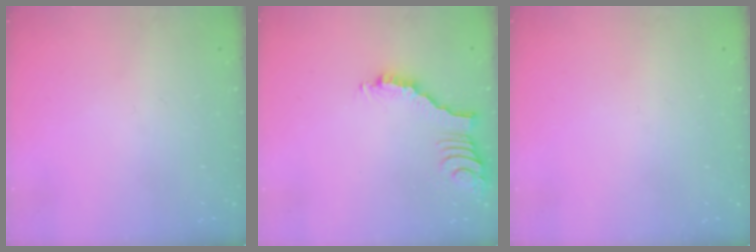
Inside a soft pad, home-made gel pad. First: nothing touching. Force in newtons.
{"total": 2.8, "press": 2.8, "slide": 0.3}
{"total": 0.0}